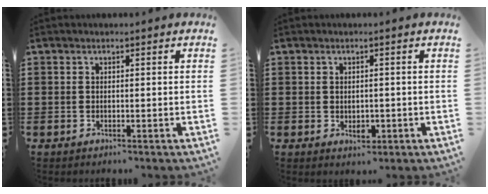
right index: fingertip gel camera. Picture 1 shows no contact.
{"total": 1.8, "force": [-0.2, 1.3, 1.3], "torque": [-0.025, 0.002, -0.005]}